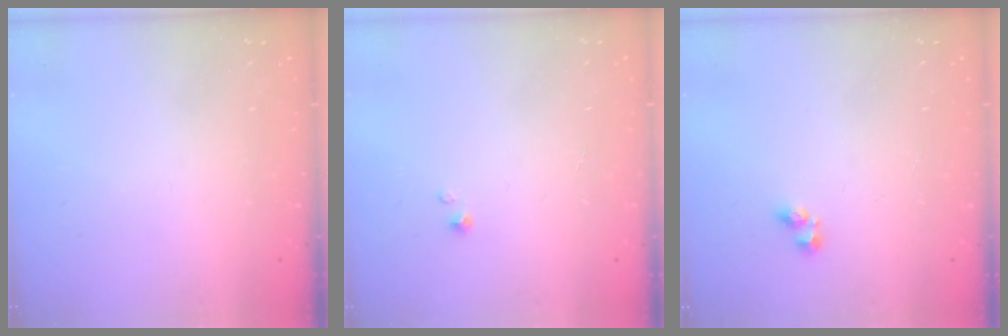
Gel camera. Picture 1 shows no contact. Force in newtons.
{"total": 0.0}
{"total": 3.1, "press": 3.1, "slide": 0.3}